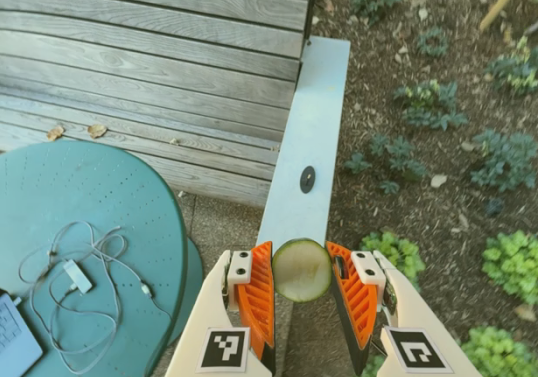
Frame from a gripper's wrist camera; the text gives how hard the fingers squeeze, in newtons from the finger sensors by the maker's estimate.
{"total": 13.2, "left": 14.1, "right": 12.4}